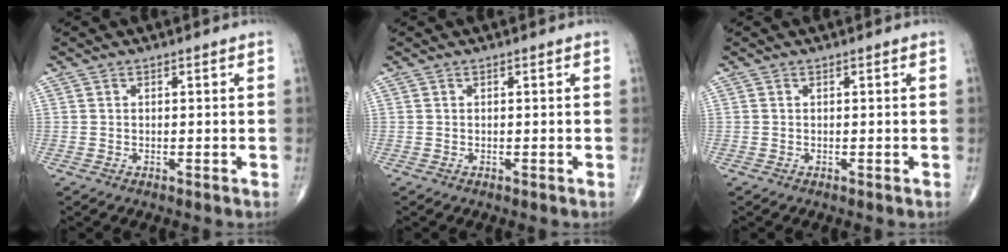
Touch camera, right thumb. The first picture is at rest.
{"total": 0.0}
{"total": 0.0}